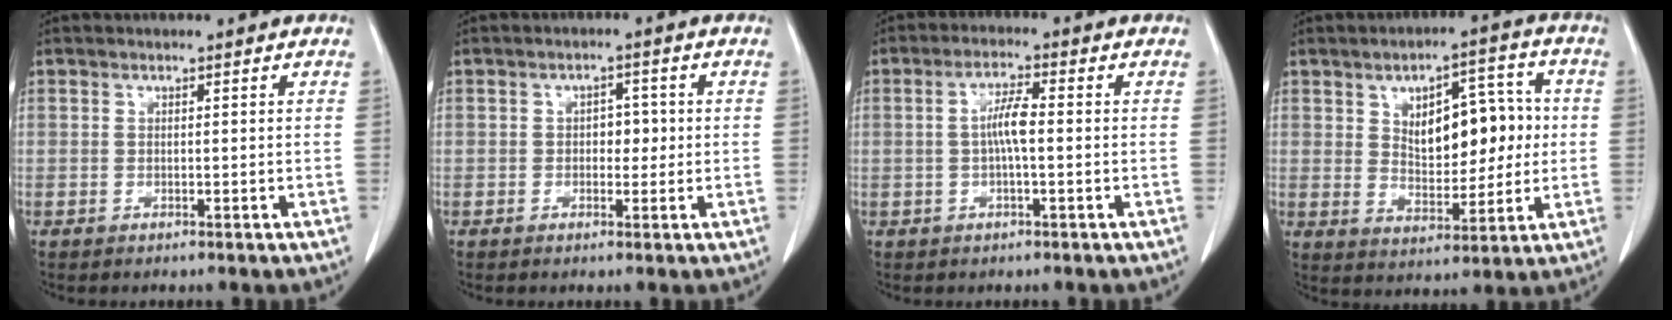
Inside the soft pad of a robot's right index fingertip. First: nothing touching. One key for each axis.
{"total": 2.9, "fx": 0.1, "fy": 1.8, "fz": 2.2, "tx": -0.028, "ty": 0.008, "tz": 0.002}
{"total": 4.5, "fx": 0.0, "fy": 0.7, "fz": 4.5, "tx": -0.087, "ty": 0.008, "tz": -0.001}
{"total": 11.5, "fx": 1.8, "fy": 5.6, "fz": 9.8, "tx": -0.135, "ty": 0.022, "tz": 0.038}